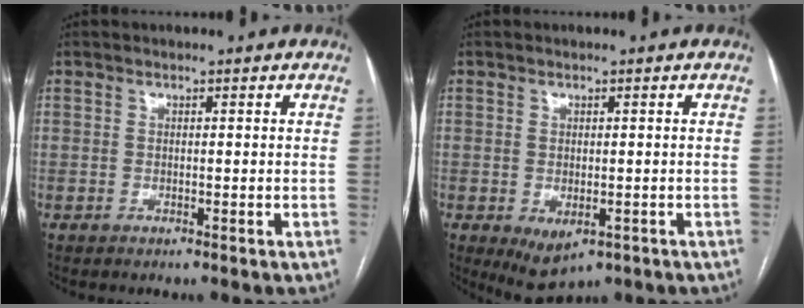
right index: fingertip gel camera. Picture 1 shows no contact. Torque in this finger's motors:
{"motor_torque": [1.45, -0.69, 0.21, 0.01]}